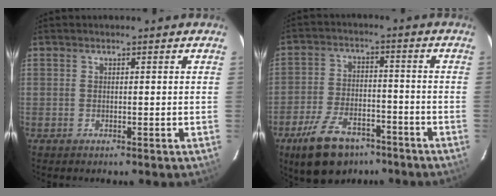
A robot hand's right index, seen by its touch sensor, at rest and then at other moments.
{"total": 13.8, "force": [-9.3, 7.1, 7.3], "torque": [-0.165, -0.002, -0.152]}